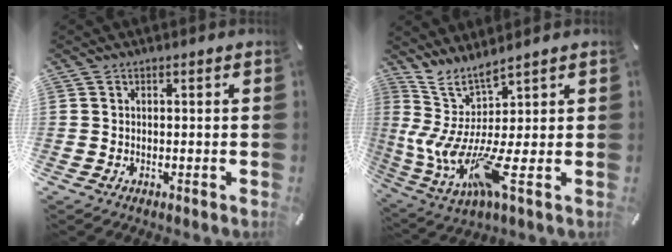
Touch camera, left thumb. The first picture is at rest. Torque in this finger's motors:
{"motor_torque": [2.50, 2.51, 1.68, -1.09, 0.58]}